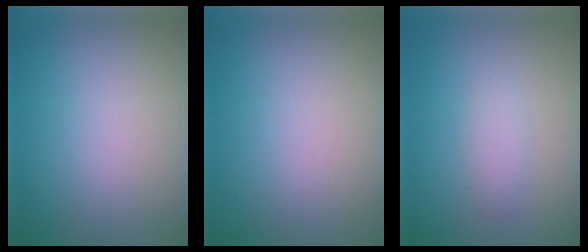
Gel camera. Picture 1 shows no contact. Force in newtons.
{"total": 0.0}
{"total": 1.5, "press": 1.5, "slide": 0.0}